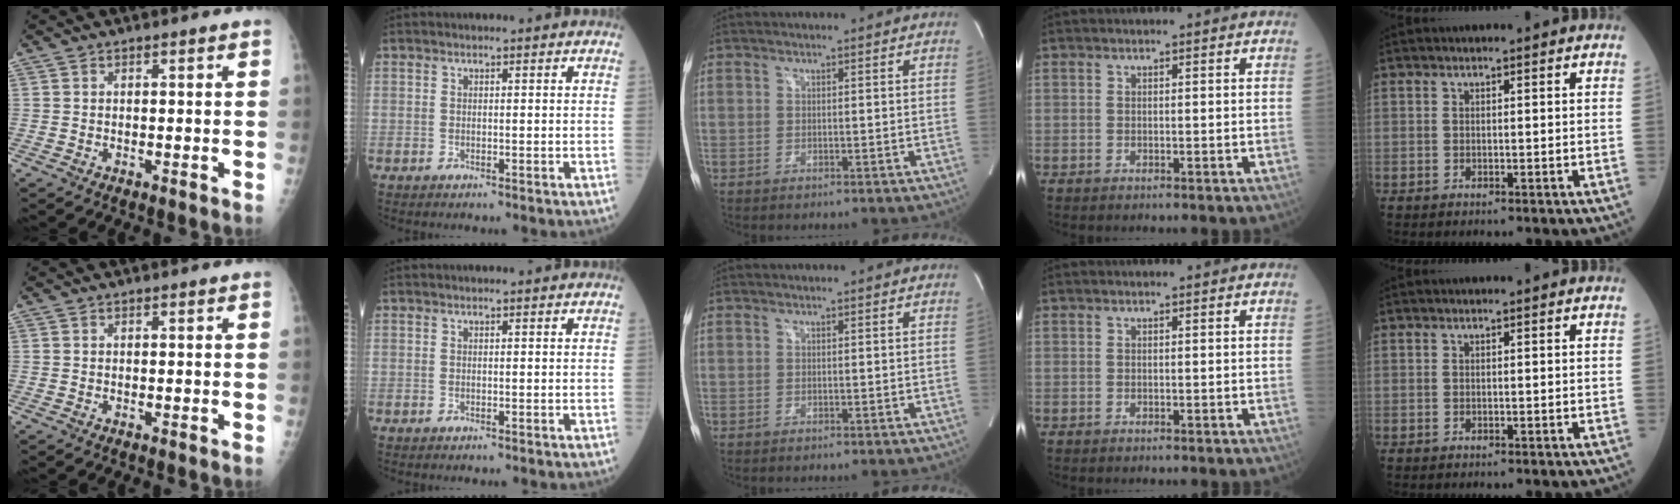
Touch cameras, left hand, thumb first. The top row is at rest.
{}